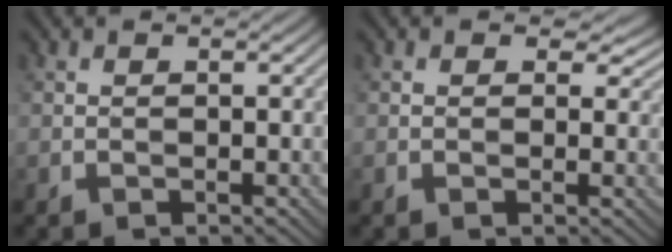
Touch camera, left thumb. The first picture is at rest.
{"total": 3.2, "force": [1.5, 2.1, 1.9], "torque": [-0.031, -0.006, 0.013]}